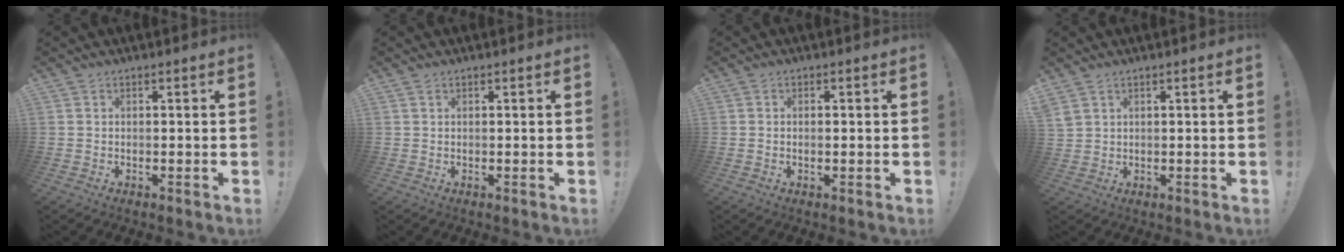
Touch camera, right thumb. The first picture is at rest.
{"total": 0.6, "force": [0.4, 0.2, 0.3], "torque": [-0.004, -0.001, 0.008]}
{"total": 0.7, "force": [-0.3, 0.3, 0.6], "torque": [-0.006, -0.001, -0.007]}
{"total": 2.6, "force": [1.7, 1.4, 1.4], "torque": [-0.036, -0.002, 0.036]}